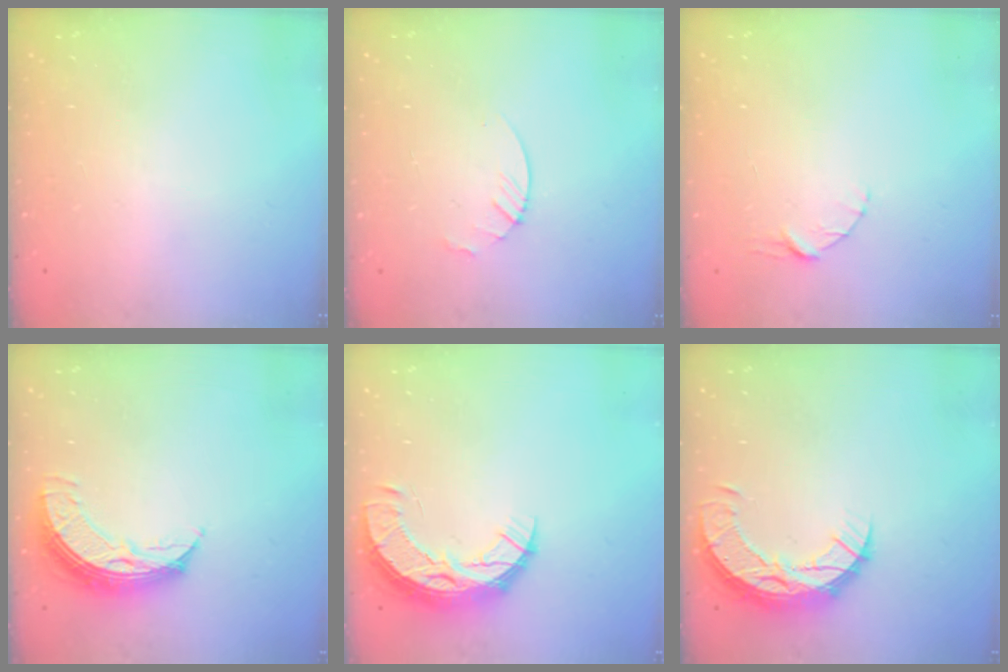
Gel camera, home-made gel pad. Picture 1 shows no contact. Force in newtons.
{"total": 3.0, "press": 2.9, "slide": 0.3}
{"total": 3.8, "press": 3.8, "slide": 0.4}
{"total": 9.0, "press": 9.0, "slide": 0.9}
{"total": 11.8, "press": 11.8, "slide": 1.0}
{"total": 10.3, "press": 10.2, "slide": 0.8}